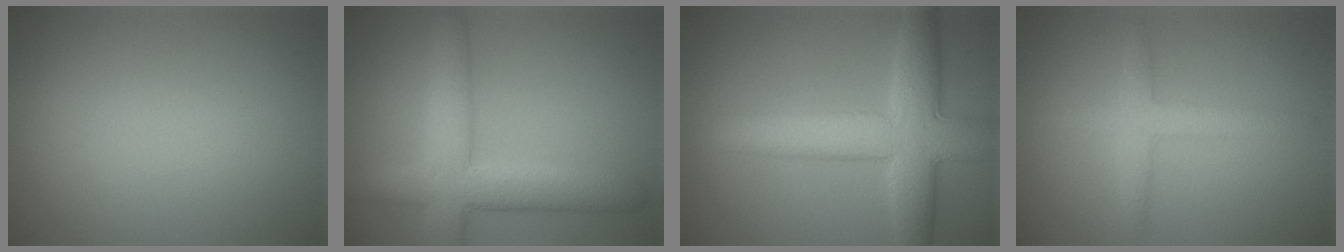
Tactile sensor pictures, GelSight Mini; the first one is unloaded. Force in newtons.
{"total": 6.3, "press": 6.3, "slide": 0.3}
{"total": 8.4, "press": 8.4, "slide": 0.4}
{"total": 2.7, "press": 2.7, "slide": 0.2}